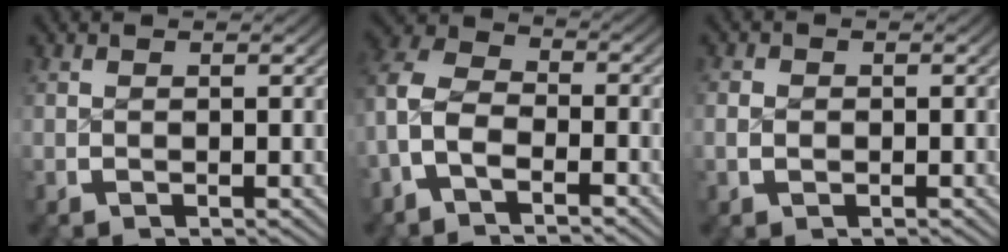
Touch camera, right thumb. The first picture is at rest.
{"total": 7.3, "force": [-1.6, 5.5, 4.6], "torque": [-0.099, -0.028, -0.031]}
{"total": 1.3, "force": [-0.3, 1.1, 0.6], "torque": [-0.013, -0.003, -0.006]}